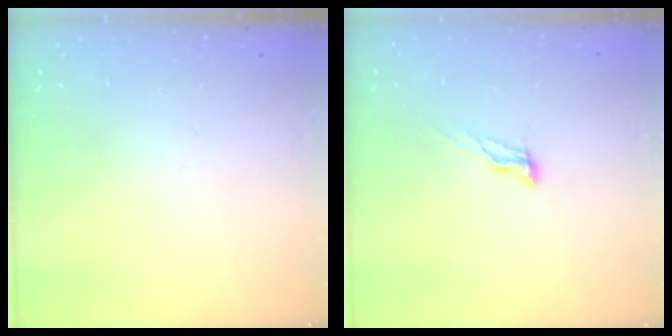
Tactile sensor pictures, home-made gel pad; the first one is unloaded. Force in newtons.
{"total": 6.5, "press": 6.5, "slide": 0.7}